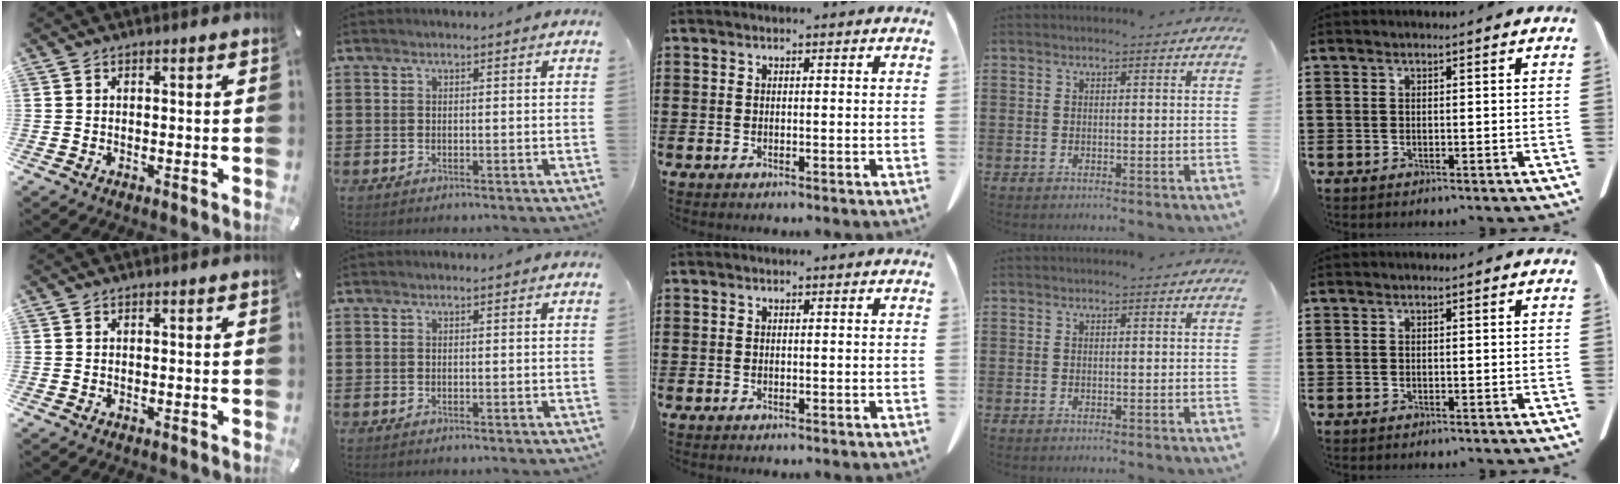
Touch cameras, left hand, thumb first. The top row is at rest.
{}